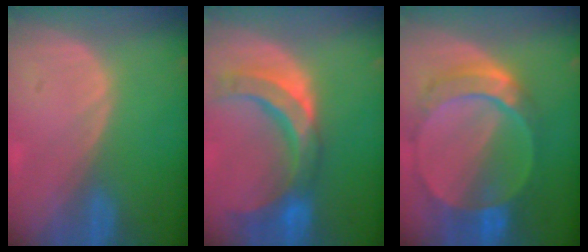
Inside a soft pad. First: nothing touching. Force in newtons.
{"total": 10.8, "press": 9.3, "slide": 5.5}
{"total": 9.7, "press": 8.4, "slide": 4.9}